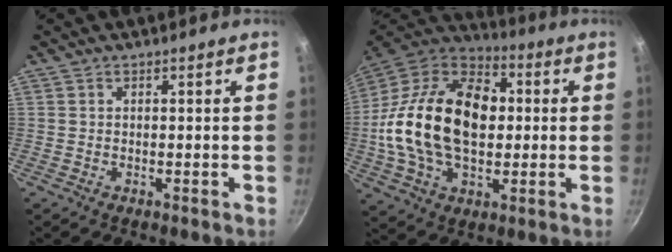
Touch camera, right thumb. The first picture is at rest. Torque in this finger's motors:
{"motor_torque": [0.57, 2.97, 1.47, -1.30, 0.76]}